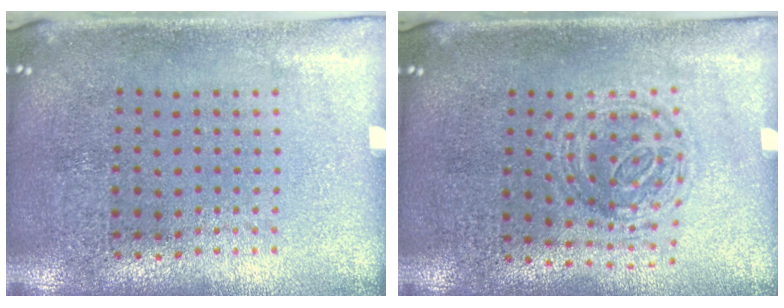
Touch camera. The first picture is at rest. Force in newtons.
{"total": 1.1, "press": 1.1, "slide": 0.3}